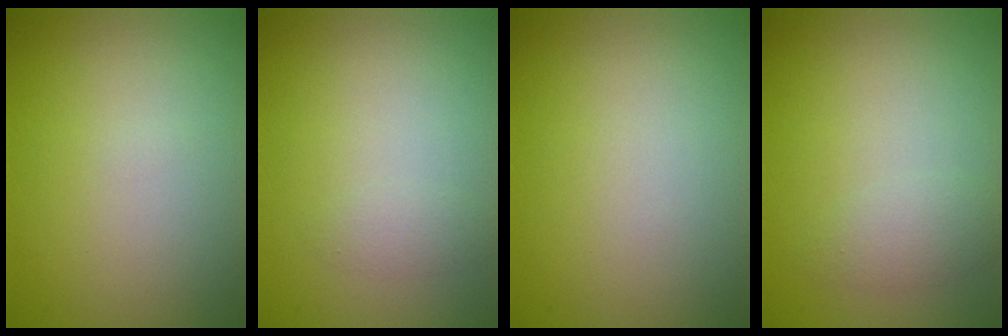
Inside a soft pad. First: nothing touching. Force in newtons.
{"total": 1.0, "press": 1.0, "slide": 0.0}
{"total": 0.0}
{"total": 1.9, "press": 1.9, "slide": 0.1}